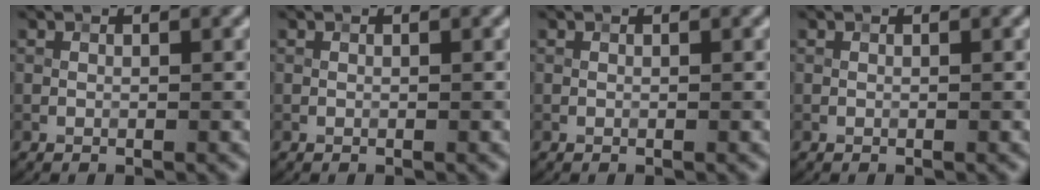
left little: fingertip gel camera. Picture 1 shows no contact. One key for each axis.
{"total": 0.0}
{"total": 0.0}
{"total": 0.0}